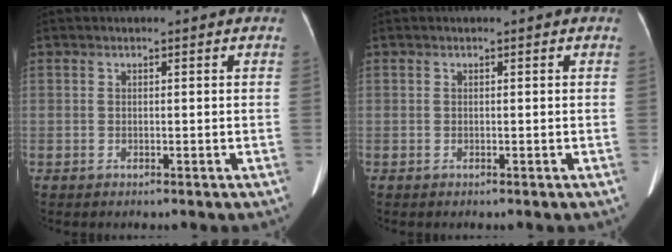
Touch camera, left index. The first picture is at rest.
{"total": 0.0}